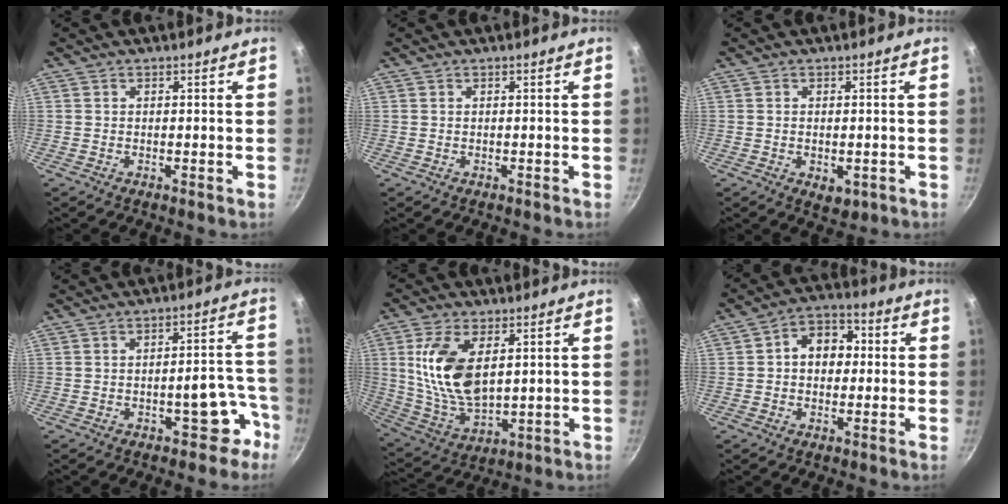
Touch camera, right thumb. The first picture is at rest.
{"total": 0.0}
{"total": 3.7, "force": [-0.9, 2.3, 2.8], "torque": [-0.038, -0.009, -0.009]}
{"total": 7.9, "force": [-4.1, 3.9, 5.4], "torque": [-0.016, 0.055, -0.040]}
{"total": 14.8, "force": [3.7, 7.9, 12.0], "torque": [-0.224, -0.024, 0.082]}
{"total": 8.6, "force": [0.8, 6.5, 5.6], "torque": [-0.042, 0.020, -0.001]}